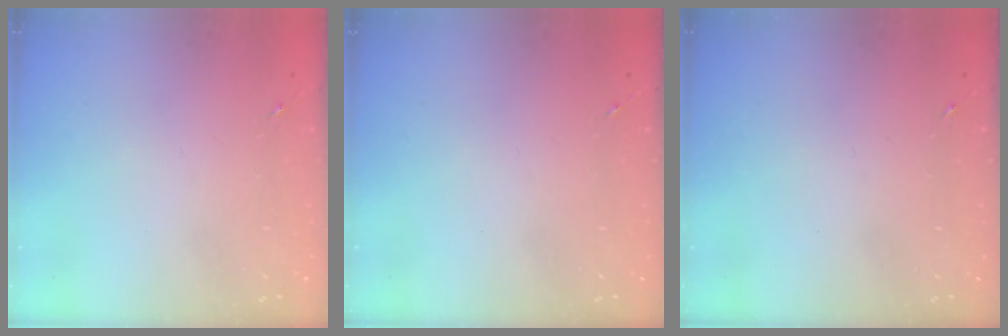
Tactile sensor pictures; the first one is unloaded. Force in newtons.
{"total": 0.0}
{"total": 0.0}